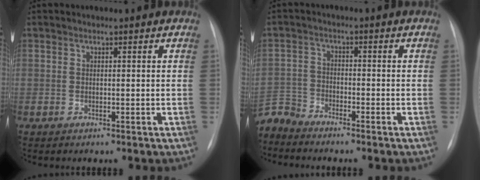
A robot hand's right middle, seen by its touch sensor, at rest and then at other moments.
{"total": 4.6, "force": [-4.5, 0.3, -0.2], "torque": [0.006, -0.008, -0.090]}